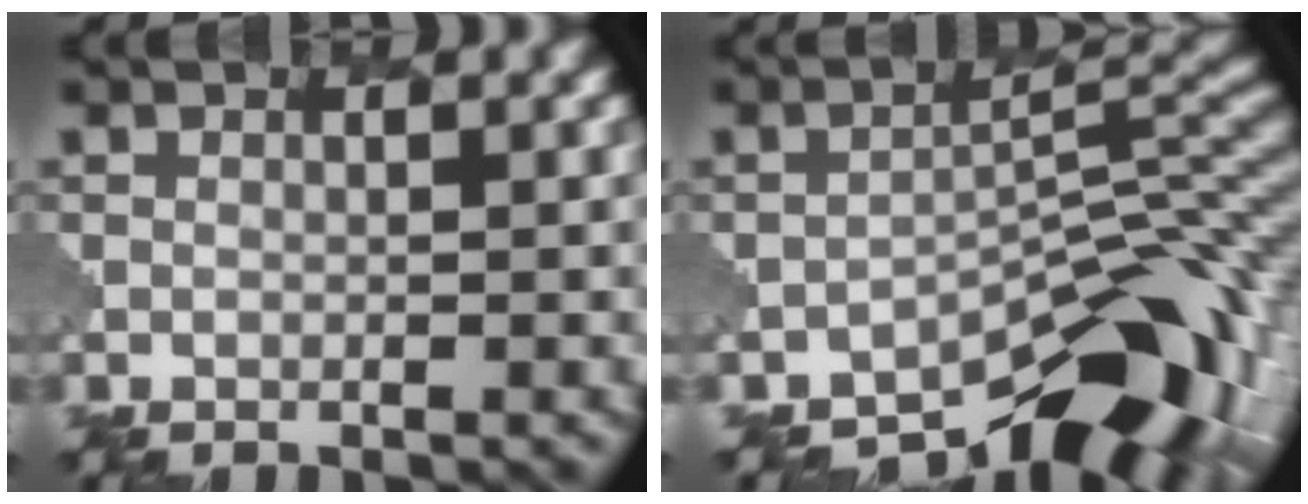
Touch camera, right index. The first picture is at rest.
{"total": 11.5, "force": [-8.2, 4.4, 6.8], "torque": [-0.070, 0.003, -0.136]}